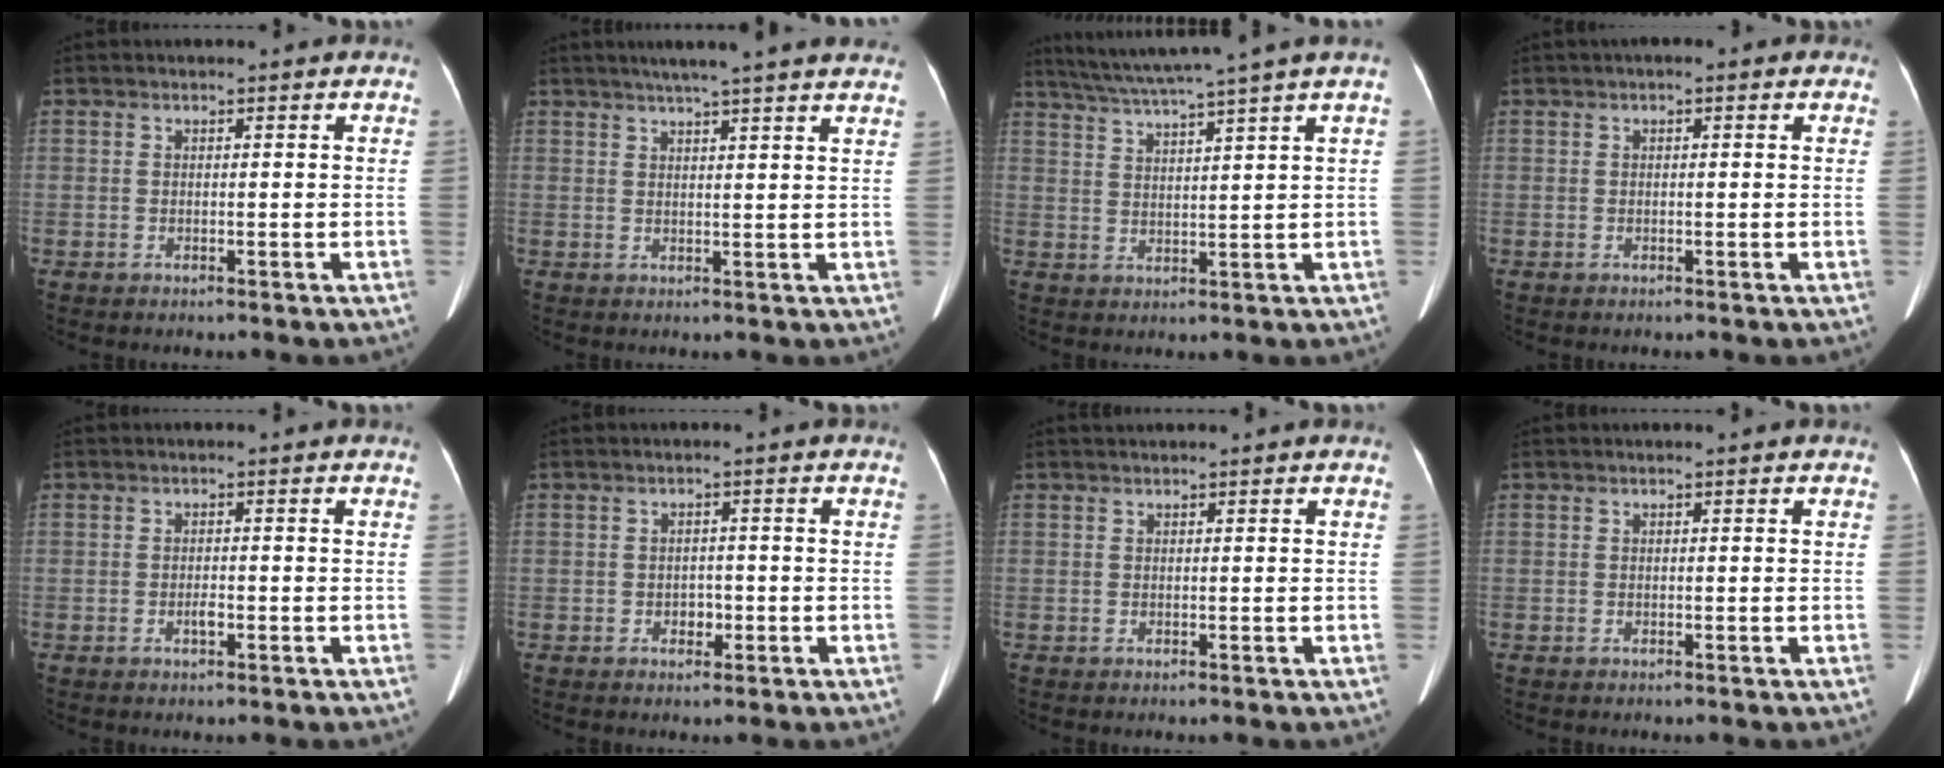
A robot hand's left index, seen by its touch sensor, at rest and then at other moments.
{"total": 13.8, "force": [11.7, 0.2, 7.3], "torque": [-0.109, 0.029, 0.140]}
{"total": 10.5, "force": [8.5, -2.2, 5.6], "torque": [-0.098, 0.010, 0.132]}
{"total": 1.3, "force": [0.5, 0.6, 1.0], "torque": [-0.015, 0.011, 0.001]}
{"total": 1.3, "force": [-0.8, 0.4, 0.9], "torque": [-0.023, -0.004, -0.012]}
{"total": 1.7, "force": [-0.9, 1.2, 0.9], "torque": [-0.015, 0.000, -0.010]}
{"total": 1.0, "force": [1.0, -0.1, 0.4], "torque": [-0.006, 0.020, 0.024]}
{"total": 0.0}